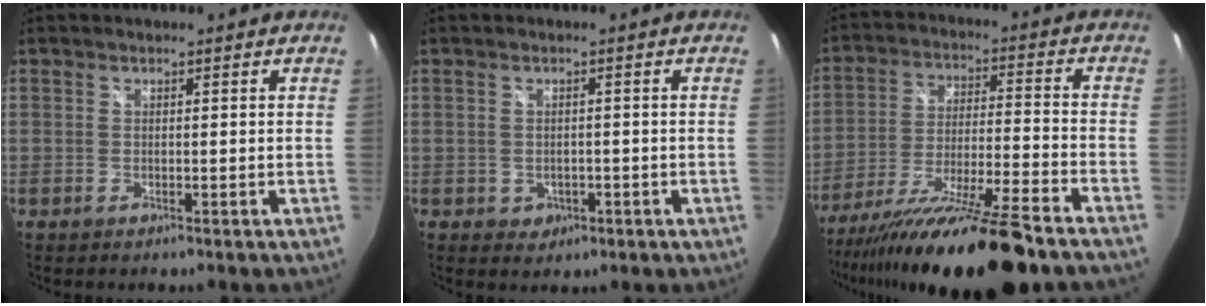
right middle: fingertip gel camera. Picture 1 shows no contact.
{"total": 3.4, "force": [-0.8, 3.0, 1.5], "torque": [-0.032, 0.004, 0.002]}
{"total": 21.1, "force": [-16.9, -0.1, 12.7], "torque": [-0.234, -0.051, -0.278]}